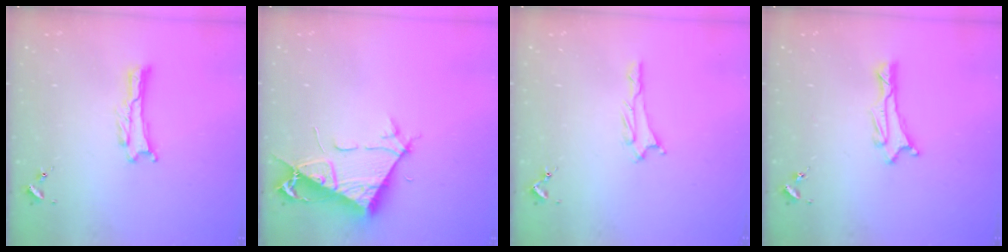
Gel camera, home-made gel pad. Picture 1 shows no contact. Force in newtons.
{"total": 7.7, "press": 7.7, "slide": 0.8}
{"total": 1.1, "press": 1.0, "slide": 0.1}
{"total": 1.5, "press": 1.5, "slide": 0.2}